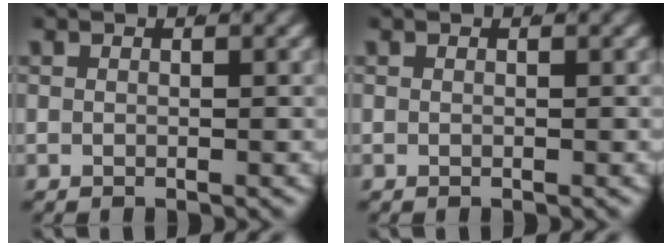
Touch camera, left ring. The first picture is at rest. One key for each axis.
{"total": 0.0}